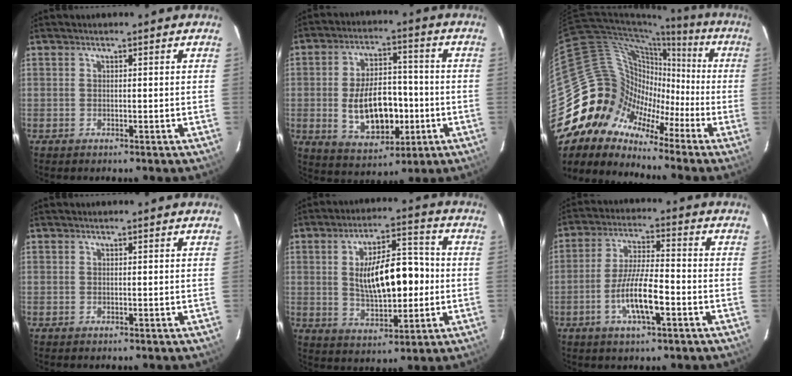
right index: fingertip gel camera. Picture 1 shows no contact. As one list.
[{"total": 13.8, "force": [-2.5, 7.8, 11.1], "torque": [-0.212, 0.008, -0.018]}, {"total": 13.9, "force": [-7.7, 11.3, 2.6], "torque": [-0.052, 0.044, -0.158]}, {"total": 0.0}, {"total": 14.0, "force": [0.0, 6.0, 12.7], "torque": [-0.217, 0.012, 0.013]}, {"total": 9.8, "force": [-3.8, 1.9, 8.8], "torque": [-0.173, -0.005, -0.068]}]